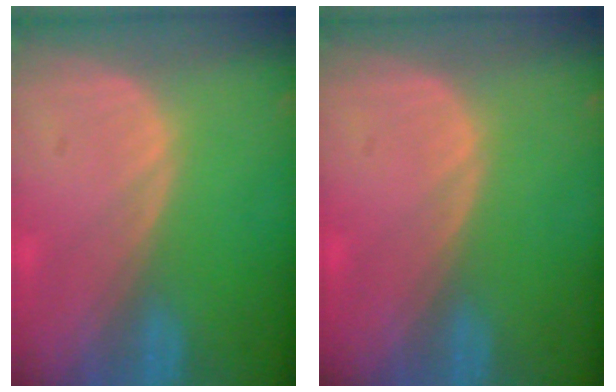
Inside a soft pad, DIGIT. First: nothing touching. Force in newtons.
{"total": 0.6, "press": 0.0, "slide": 0.6}